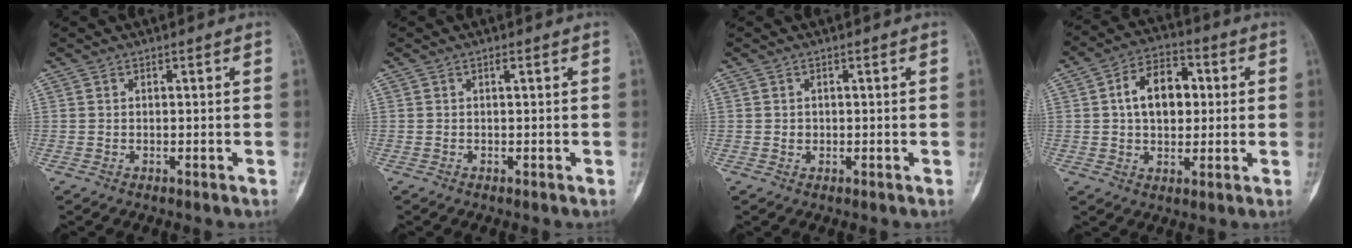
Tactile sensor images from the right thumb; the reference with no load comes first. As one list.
[{"total": 0.7, "force": [0.1, 0.2, 0.6], "torque": [-0.009, 0.001, 0.000]}, {"total": 0.9, "force": [0.0, 0.8, 0.3], "torque": [-0.003, 0.002, 0.001]}, {"total": 11.1, "force": [1.6, 7.4, 8.2], "torque": [-0.104, 0.015, 0.021]}]